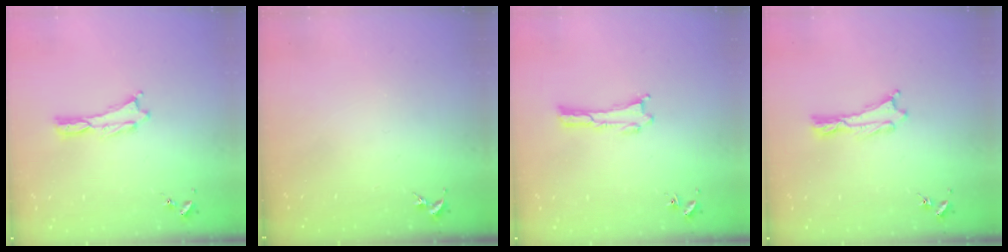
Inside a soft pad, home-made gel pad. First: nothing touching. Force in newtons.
{"total": 0.0}
{"total": 0.0}
{"total": 0.0}